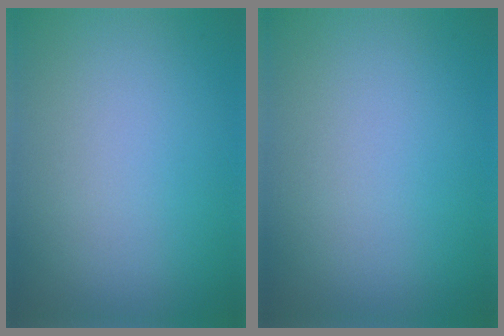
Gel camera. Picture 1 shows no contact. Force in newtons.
{"total": 0.0}